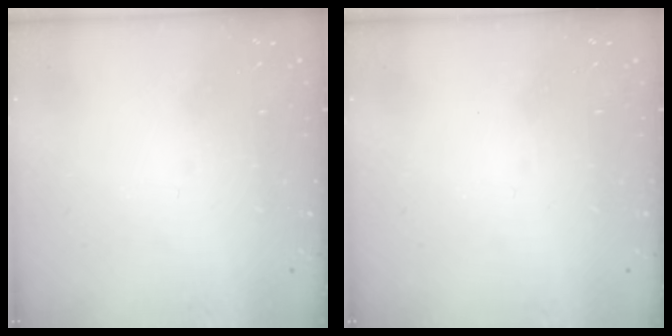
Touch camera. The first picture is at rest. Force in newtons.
{"total": 0.0}